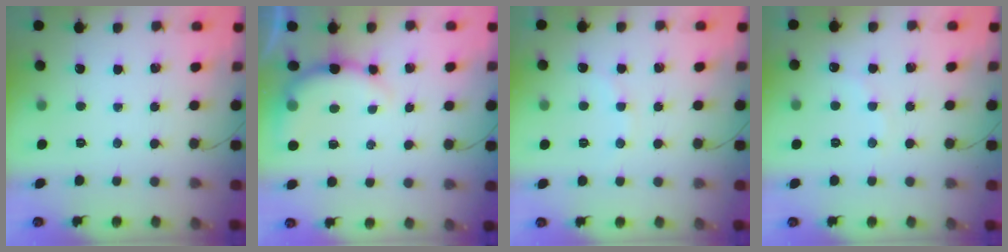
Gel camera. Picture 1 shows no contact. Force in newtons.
{"total": 8.8, "press": 8.7, "slide": 1.1}
{"total": 3.9, "press": 3.7, "slide": 1.1}
{"total": 6.3, "press": 6.2, "slide": 1.3}